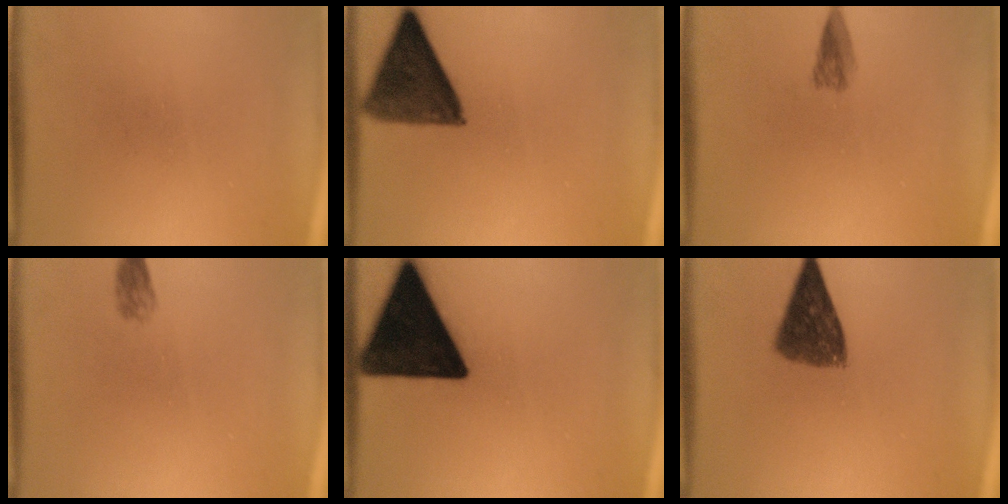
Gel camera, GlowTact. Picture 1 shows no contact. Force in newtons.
{"total": 11.1}
{"total": 2.0}
{"total": 1.5}
{"total": 19.6}
{"total": 8.1}